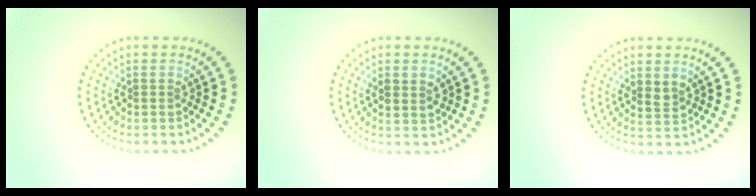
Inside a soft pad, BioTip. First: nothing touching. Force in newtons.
{"total": 1.7, "press": 1.6, "slide": 0.6}
{"total": 1.4, "press": 1.2, "slide": 0.7}